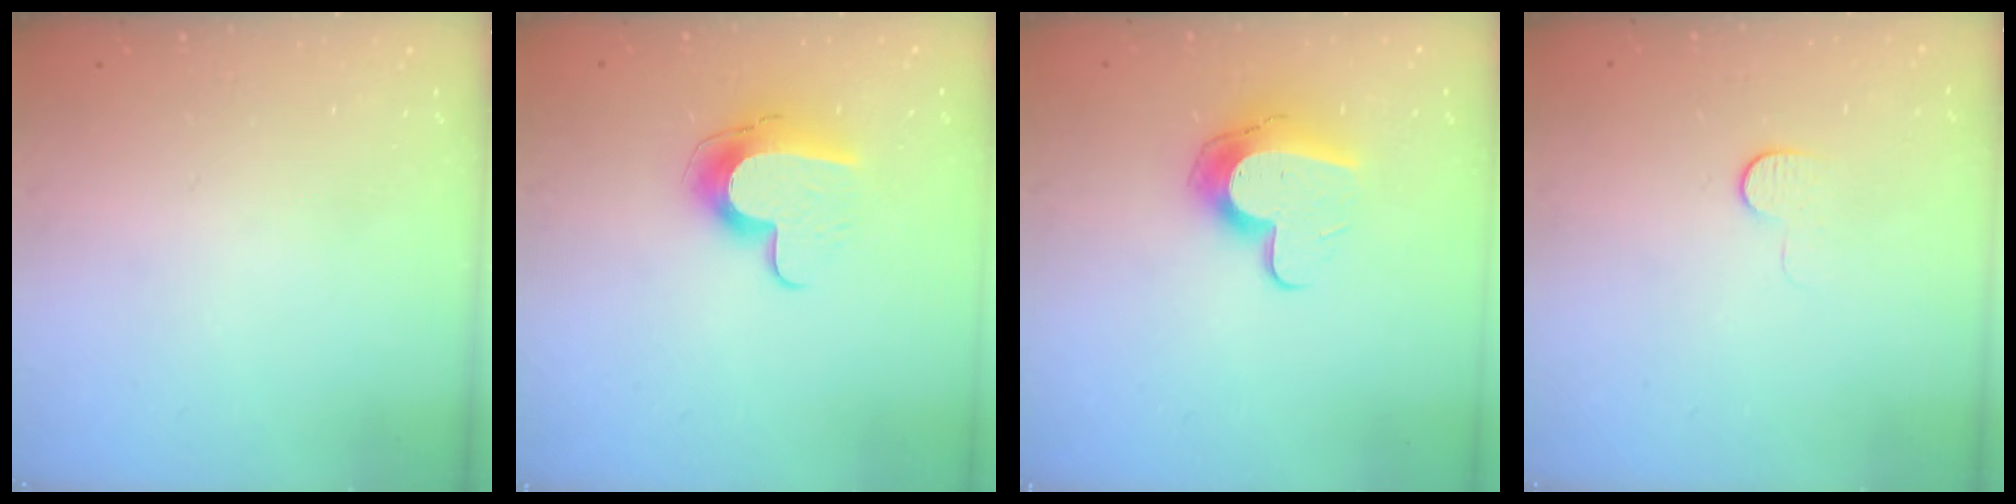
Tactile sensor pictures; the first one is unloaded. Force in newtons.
{"total": 10.7, "press": 10.7, "slide": 0.8}
{"total": 12.1, "press": 12.1, "slide": 0.4}
{"total": 4.3, "press": 4.3, "slide": 0.3}